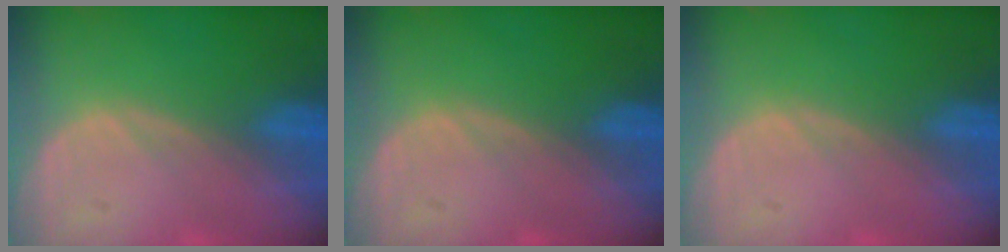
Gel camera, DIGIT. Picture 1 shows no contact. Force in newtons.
{"total": 0.0}
{"total": 0.0}